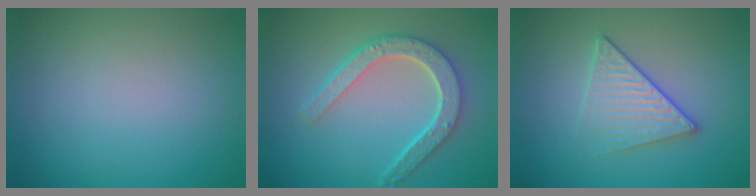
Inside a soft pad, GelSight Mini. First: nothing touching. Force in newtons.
{"total": 4.8, "press": 3.8, "slide": 2.9}
{"total": 3.2, "press": 3.0, "slide": 1.2}